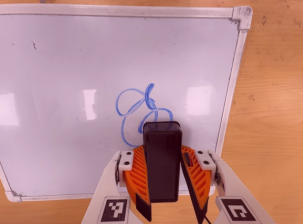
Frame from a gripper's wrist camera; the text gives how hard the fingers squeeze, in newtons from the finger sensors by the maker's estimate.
{"total": 11.1, "left": 12.5, "right": 9.6}